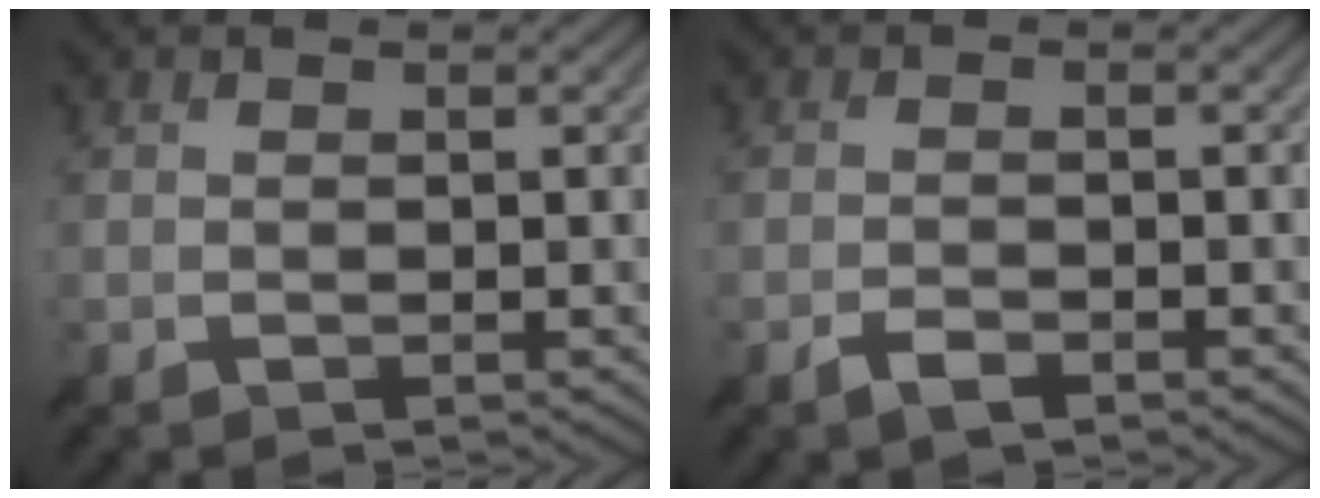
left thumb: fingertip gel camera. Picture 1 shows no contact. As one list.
[{"total": 1.8, "force": [-1.5, 0.5, 1.0], "torque": [-0.018, 0.001, -0.029]}]